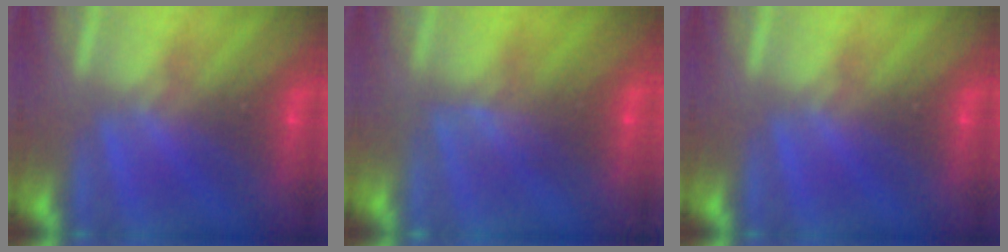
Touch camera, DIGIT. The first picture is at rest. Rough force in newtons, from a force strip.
{"total": 2.4}
{"total": 0.0}